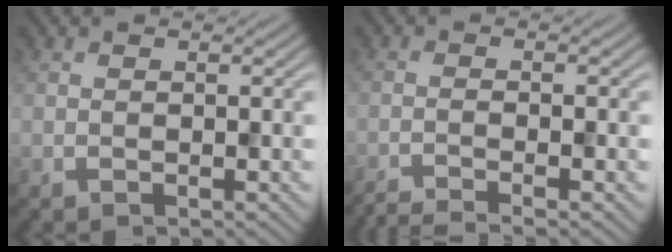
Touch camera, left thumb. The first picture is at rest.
{"total": 3.6, "force": [-2.8, 0.3, 2.2], "torque": [-0.035, 0.002, -0.063]}